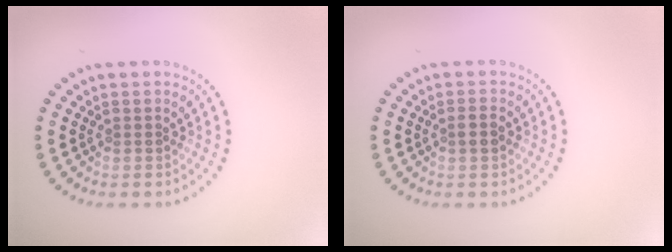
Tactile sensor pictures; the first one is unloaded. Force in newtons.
{"total": 1.2, "press": 1.2, "slide": 0.3}